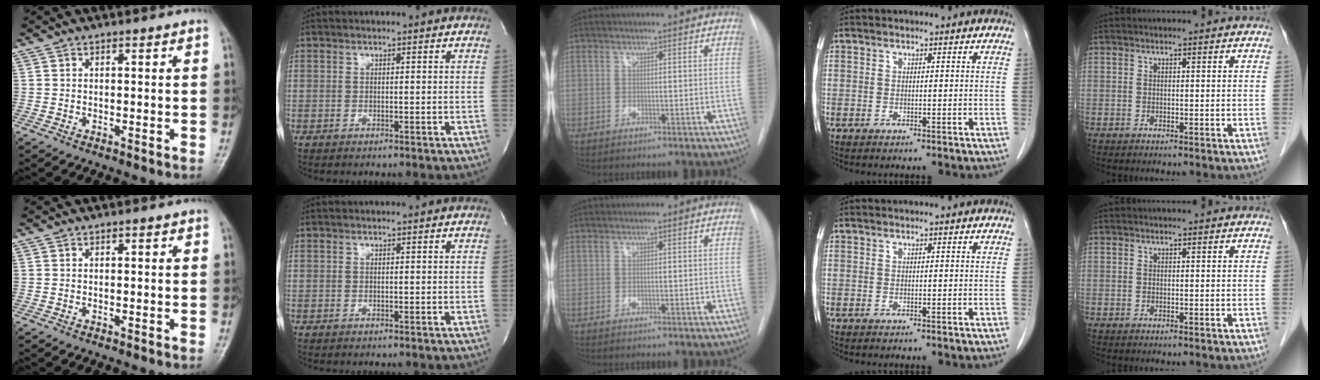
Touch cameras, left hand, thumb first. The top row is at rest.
{}